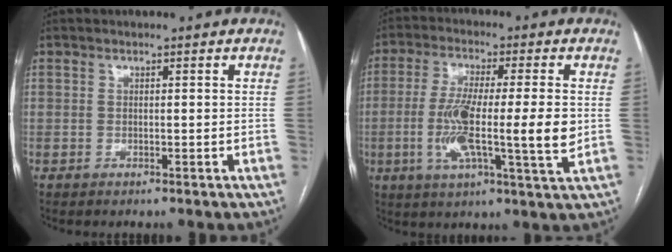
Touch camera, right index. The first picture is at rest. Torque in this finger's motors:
{"motor_torque": [0.53, -0.10, 0.60, 0.21]}